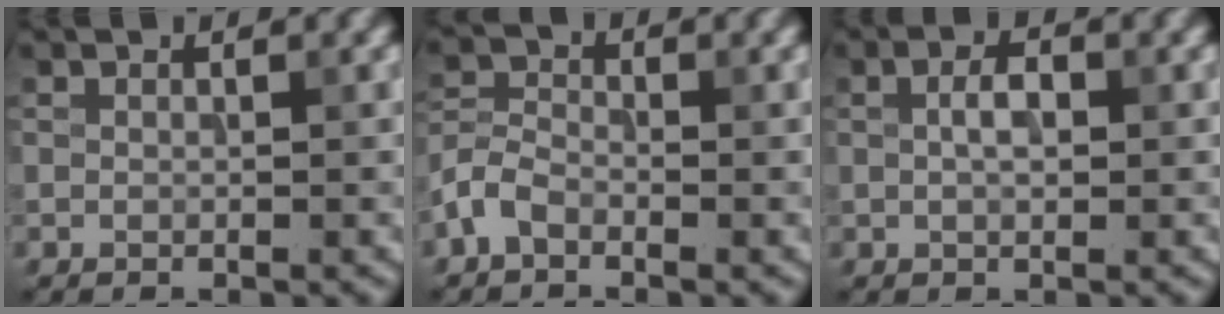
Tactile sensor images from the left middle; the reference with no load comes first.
{"total": 2.6, "force": [-1.6, 1.5, 1.4], "torque": [-0.028, 0.008, -0.044]}
{"total": 2.3, "force": [0.2, 1.2, 1.9], "torque": [-0.039, 0.003, 0.001]}